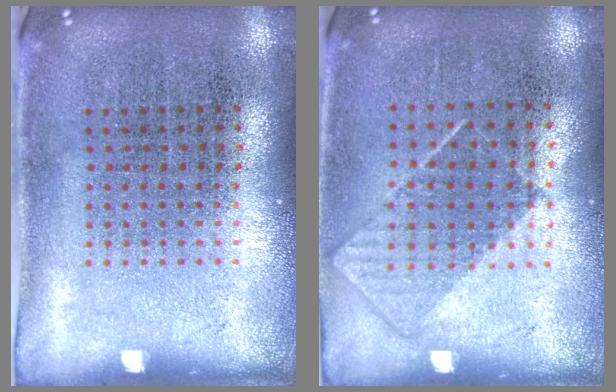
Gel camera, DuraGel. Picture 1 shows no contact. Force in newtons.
{"total": 0.8, "press": 0.7, "slide": 0.4}